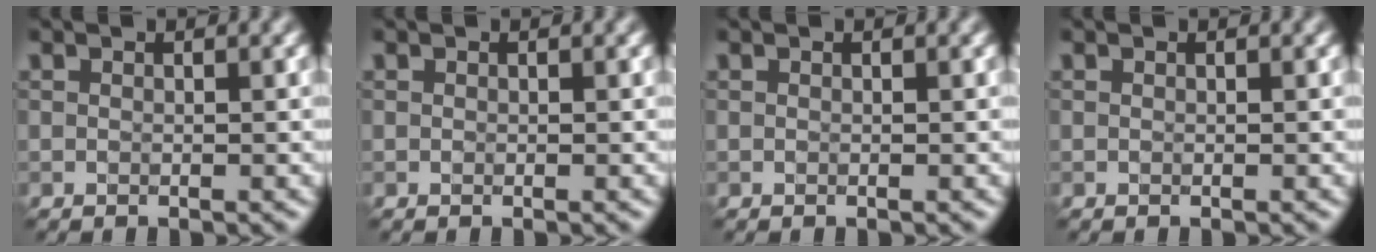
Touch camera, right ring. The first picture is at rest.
{"total": 0.0}
{"total": 0.0}
{"total": 0.0}